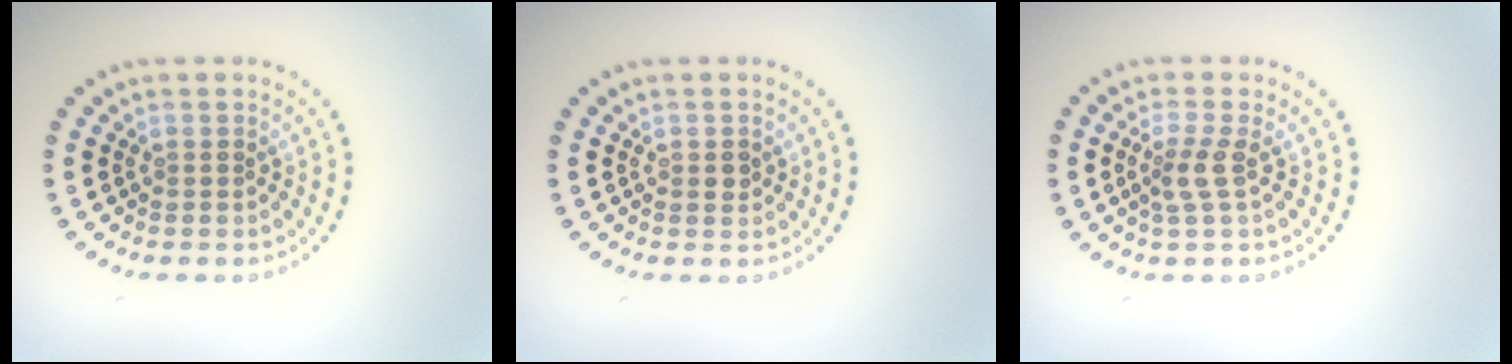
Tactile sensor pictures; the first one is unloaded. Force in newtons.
{"total": 0.9, "press": 0.9, "slide": 0.0}
{"total": 2.0, "press": 1.6, "slide": 1.3}